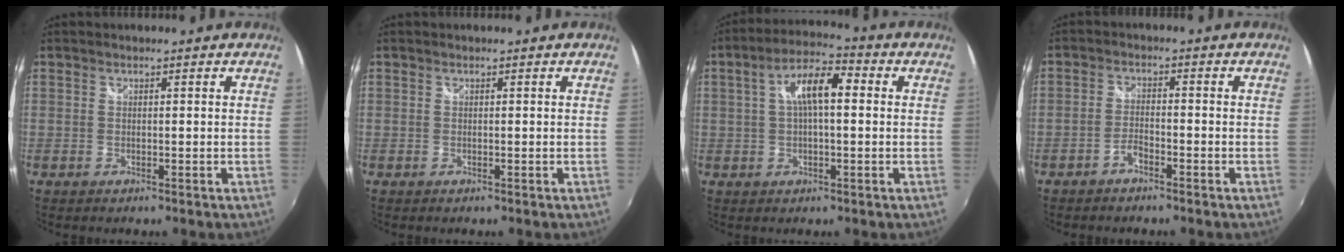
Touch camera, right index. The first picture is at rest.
{"total": 0.0}
{"total": 8.7, "force": [1.2, 3.2, 8.0], "torque": [-0.146, 0.022, 0.018]}
{"total": 2.7, "force": [-2.1, 0.8, 1.5], "torque": [-0.043, 0.007, -0.042]}